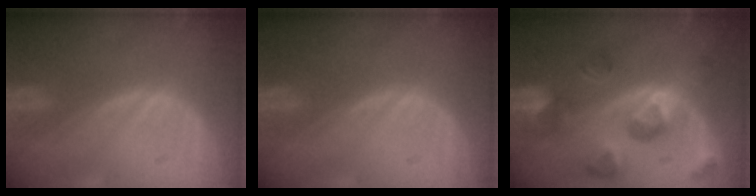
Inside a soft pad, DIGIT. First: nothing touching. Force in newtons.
{"total": 0.0}
{"total": 9.5, "press": 8.6, "slide": 4.1}